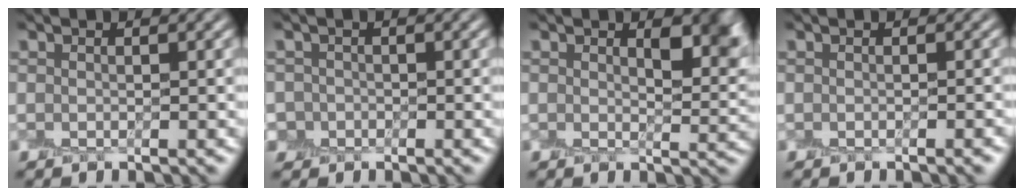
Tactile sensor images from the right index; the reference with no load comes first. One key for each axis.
{"total": 1.5, "fx": -0.4, "fy": 1.5, "fz": 0.1, "tx": 0.010, "ty": -0.001, "tz": -0.012}
{"total": 3.7, "fx": 1.4, "fy": 1.8, "fz": 2.9, "tx": -0.038, "ty": -0.005, "tz": 0.022}
{"total": 1.0, "fx": -0.6, "fy": 0.2, "fz": 0.8, "tx": -0.009, "ty": -0.002, "tz": -0.008}